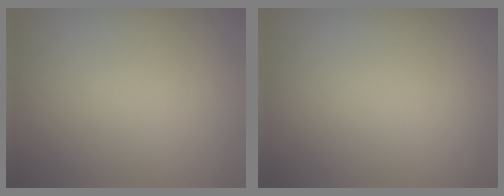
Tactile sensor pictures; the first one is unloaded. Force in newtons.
{"total": 0.0}